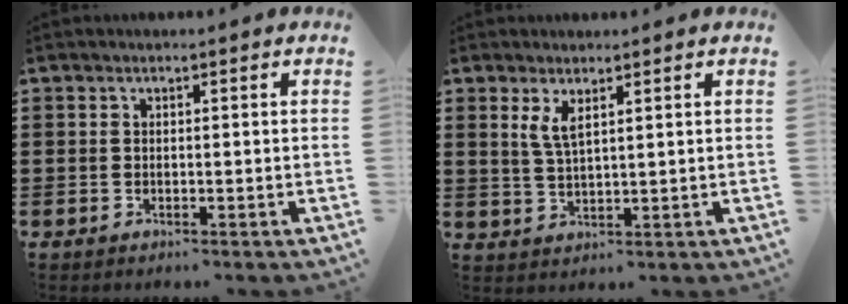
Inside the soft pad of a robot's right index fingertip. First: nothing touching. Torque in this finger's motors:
{"motor_torque": [0.47, 0.05, 0.33, 0.10]}